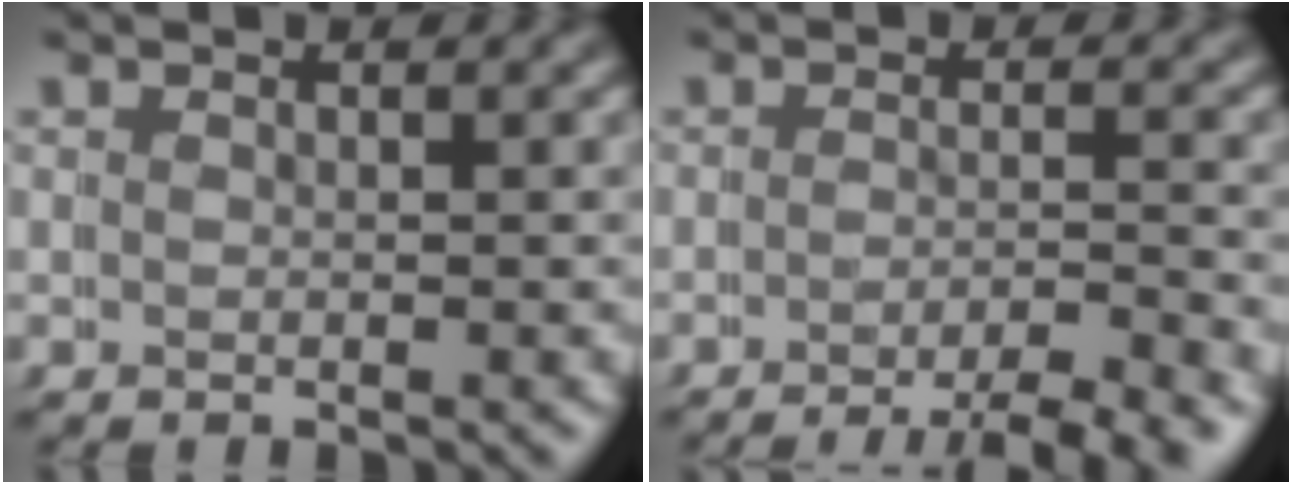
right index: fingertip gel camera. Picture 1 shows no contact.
{"total": 4.3, "force": [-3.2, 0.4, 2.8], "torque": [-0.041, -0.008, -0.055]}